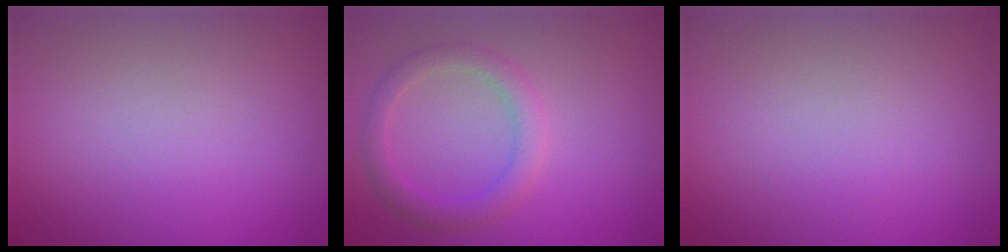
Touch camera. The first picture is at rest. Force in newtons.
{"total": 2.7, "press": 2.7, "slide": 0.2}
{"total": 0.0}